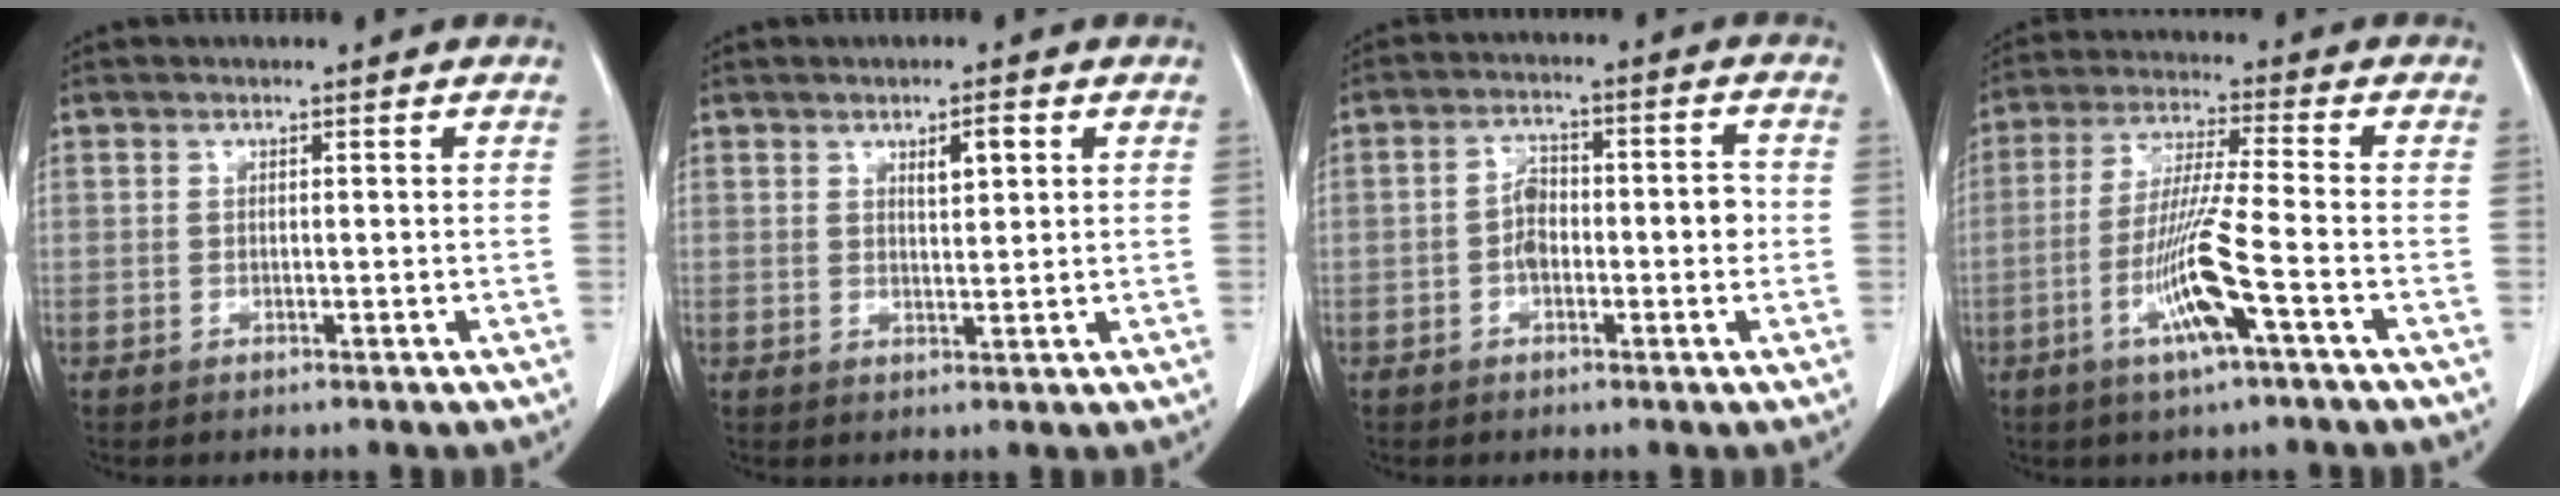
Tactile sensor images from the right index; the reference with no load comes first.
{"total": 2.9, "force": [1.3, 0.7, 2.5], "torque": [-0.041, -0.001, 0.023]}
{"total": 5.9, "force": [-1.1, 2.9, 5.0], "torque": [-0.084, 0.026, -0.019]}
{"total": 10.4, "force": [-4.1, -0.5, 9.6], "torque": [-0.190, -0.010, -0.080]}